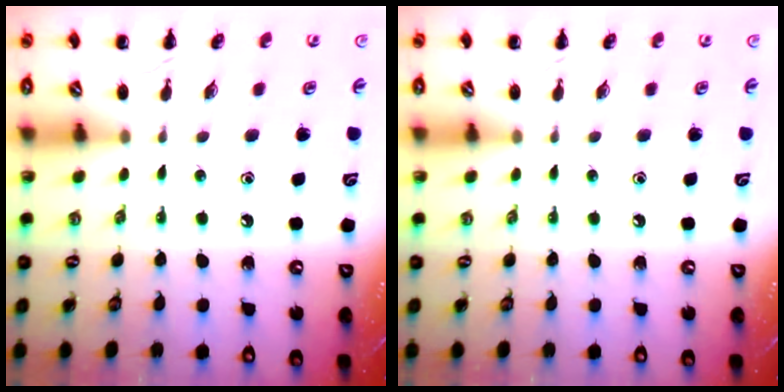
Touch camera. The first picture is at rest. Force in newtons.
{"total": 0.0}